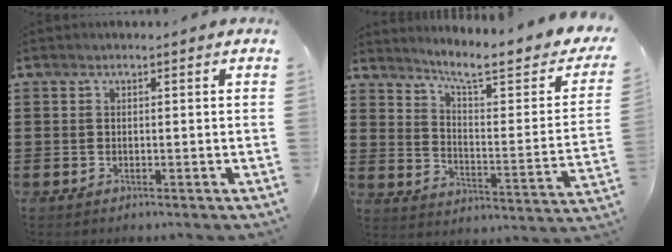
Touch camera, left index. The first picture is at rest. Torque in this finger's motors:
{"motor_torque": [2.14, 0.00, 0.23, 0.13]}